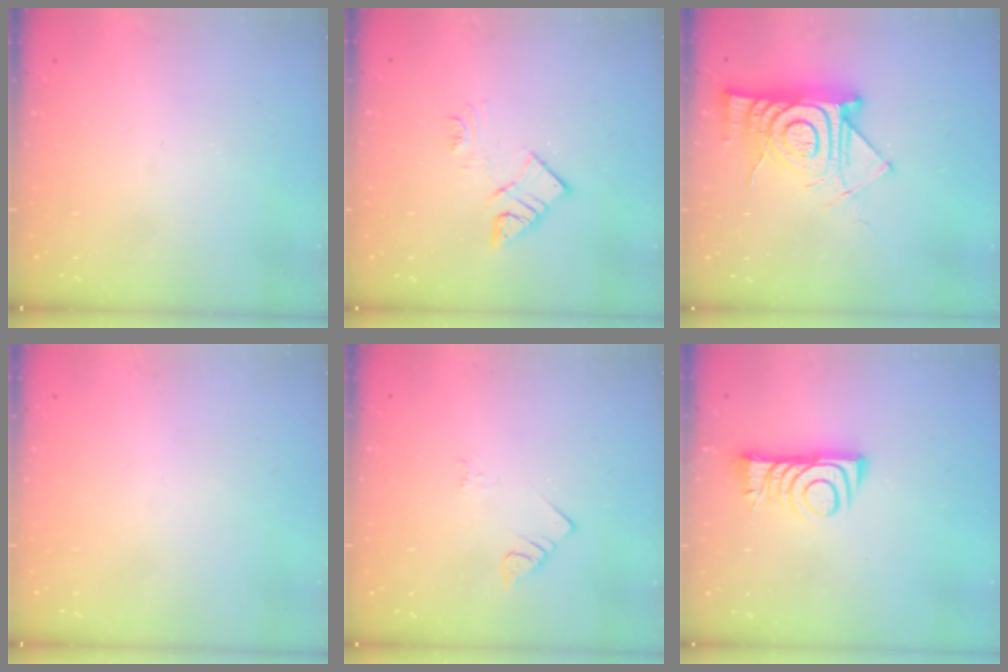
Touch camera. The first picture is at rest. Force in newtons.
{"total": 9.7, "press": 9.6, "slide": 0.6}
{"total": 16.8, "press": 16.7, "slide": 1.5}
{"total": 1.8, "press": 1.7, "slide": 0.1}
{"total": 2.3, "press": 2.3, "slide": 0.4}
{"total": 8.8, "press": 8.8, "slide": 0.6}